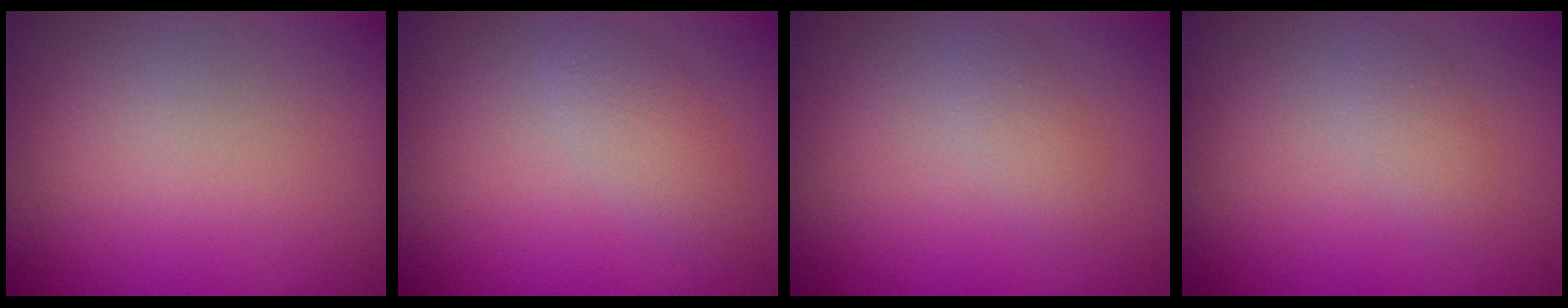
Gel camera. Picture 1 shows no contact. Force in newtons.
{"total": 2.1, "press": 2.1, "slide": 0.2}
{"total": 1.4, "press": 1.4, "slide": 0.1}
{"total": 1.4, "press": 1.4, "slide": 0.1}